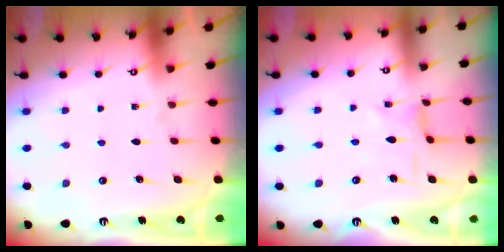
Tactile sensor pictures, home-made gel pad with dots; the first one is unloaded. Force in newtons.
{"total": 1.3, "press": 1.2, "slide": 0.1}